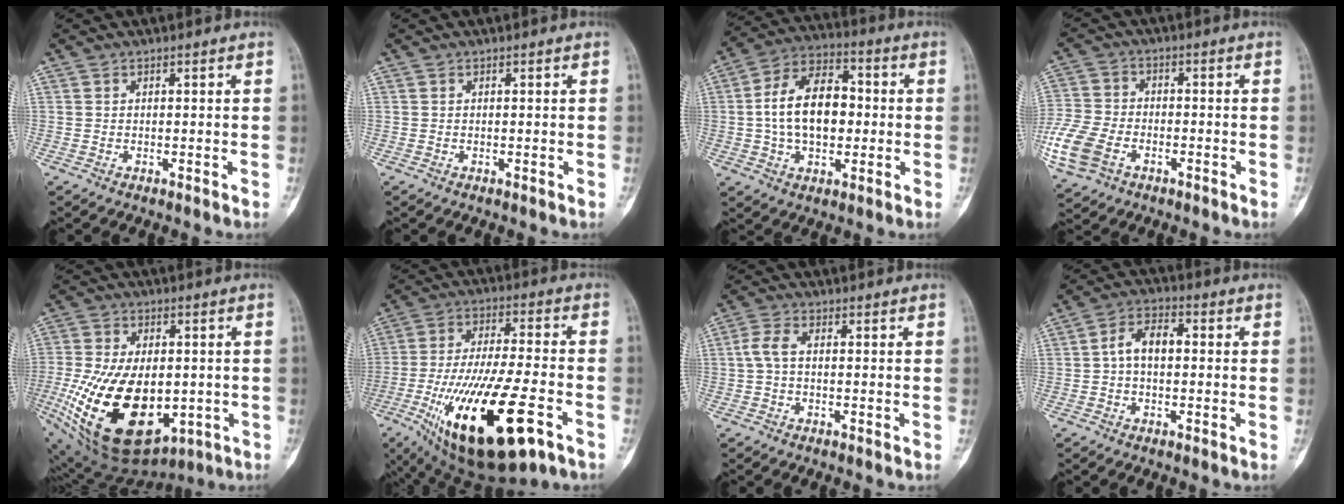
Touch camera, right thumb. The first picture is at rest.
{"total": 0.0}
{"total": 14.9, "force": [0.0, 9.3, 11.6], "torque": [-0.179, 0.029, -0.005]}
{"total": 13.3, "force": [-5.2, 9.0, 8.3], "torque": [-0.201, 0.005, -0.099]}
{"total": 24.0, "force": [-4.5, 14.2, 18.9], "torque": [-0.360, -0.015, -0.042]}
{"total": 25.2, "force": [-10.4, 8.3, 21.4], "torque": [-0.413, 0.010, -0.162]}
{"total": 3.3, "force": [-0.1, 1.6, 2.9], "torque": [-0.071, 0.006, -0.008]}
{"total": 6.2, "force": [0.0, 3.7, 5.0], "torque": [-0.081, 0.024, -0.008]}